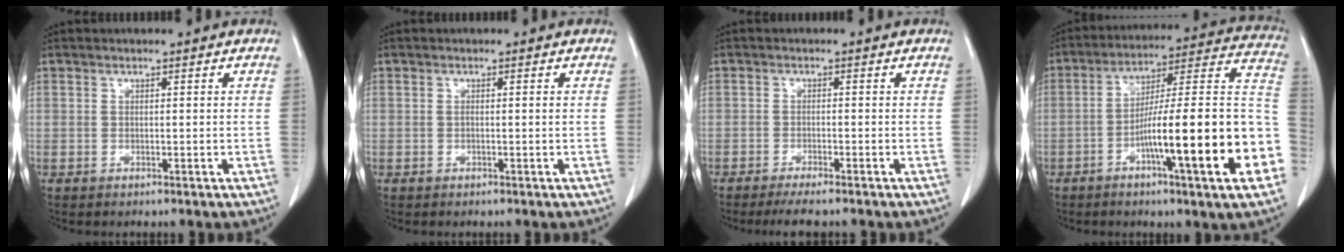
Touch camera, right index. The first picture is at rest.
{"total": 0.7, "force": [-0.1, -0.1, 0.7], "torque": [-0.015, -0.002, 0.001]}
{"total": 4.3, "force": [-3.6, 0.1, 2.3], "torque": [-0.034, -0.007, -0.057]}
{"total": 22.9, "force": [-7.0, 1.3, 21.7], "torque": [-0.245, 0.016, -0.105]}